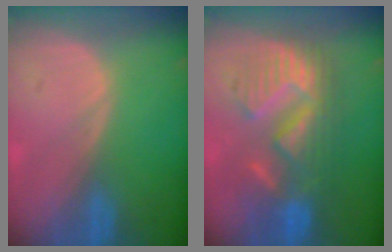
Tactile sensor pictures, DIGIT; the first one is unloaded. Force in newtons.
{"total": 10.1, "press": 10.0, "slide": 0.6}